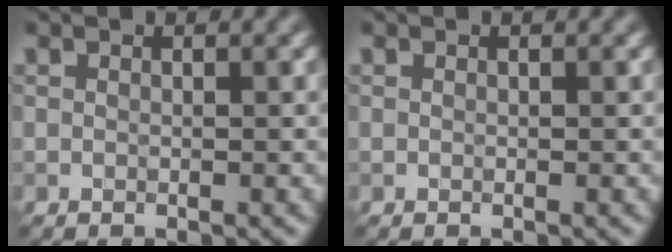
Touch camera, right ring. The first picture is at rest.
{"total": 0.0}